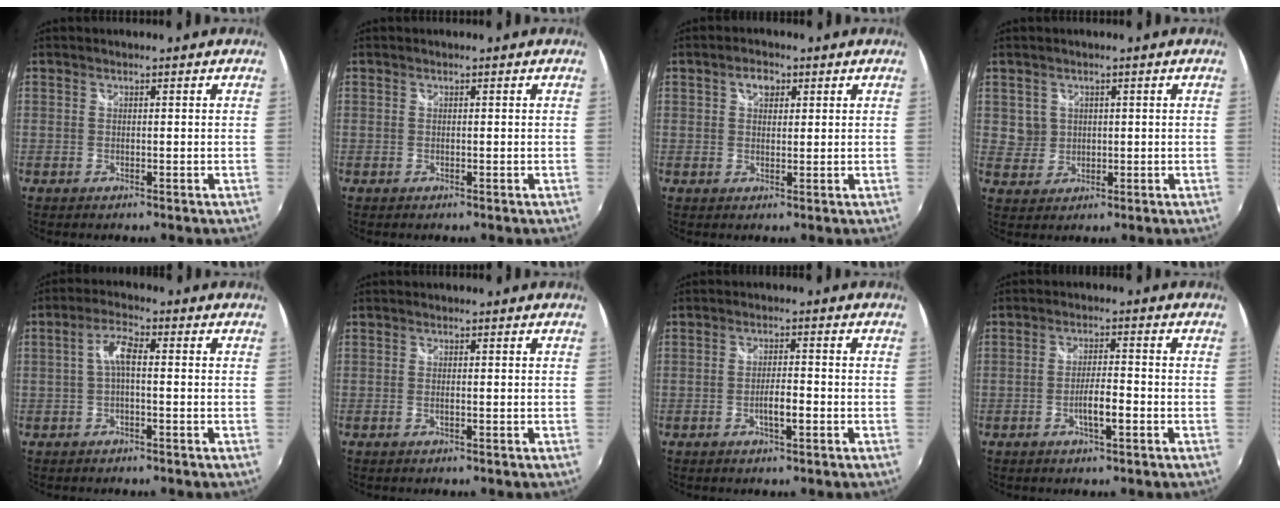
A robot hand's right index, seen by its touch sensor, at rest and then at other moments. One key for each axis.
{"total": 0.0}
{"total": 3.1, "fx": 1.3, "fy": 2.1, "fz": 1.8, "tx": -0.024, "ty": 0.009, "tz": 0.021}
{"total": 3.4, "fx": 0.9, "fy": 3.3, "fz": 0.4, "tx": 0.000, "ty": 0.008, "tz": 0.018}
{"total": 4.2, "fx": -0.3, "fy": 1.3, "fz": 3.9, "tx": -0.080, "ty": 0.013, "tz": -0.007}
{"total": 0.6, "fx": -0.2, "fy": 0.1, "fz": 0.6, "tx": -0.013, "ty": 0.000, "tz": -0.005}
{"total": 3.4, "fx": -1.3, "fy": 0.8, "fz": 3.0, "tx": -0.055, "ty": 0.000, "tz": -0.023}
{"total": 4.5, "fx": -1.8, "fy": 0.8, "fz": 4.0, "tx": -0.075, "ty": 0.000, "tz": -0.031}